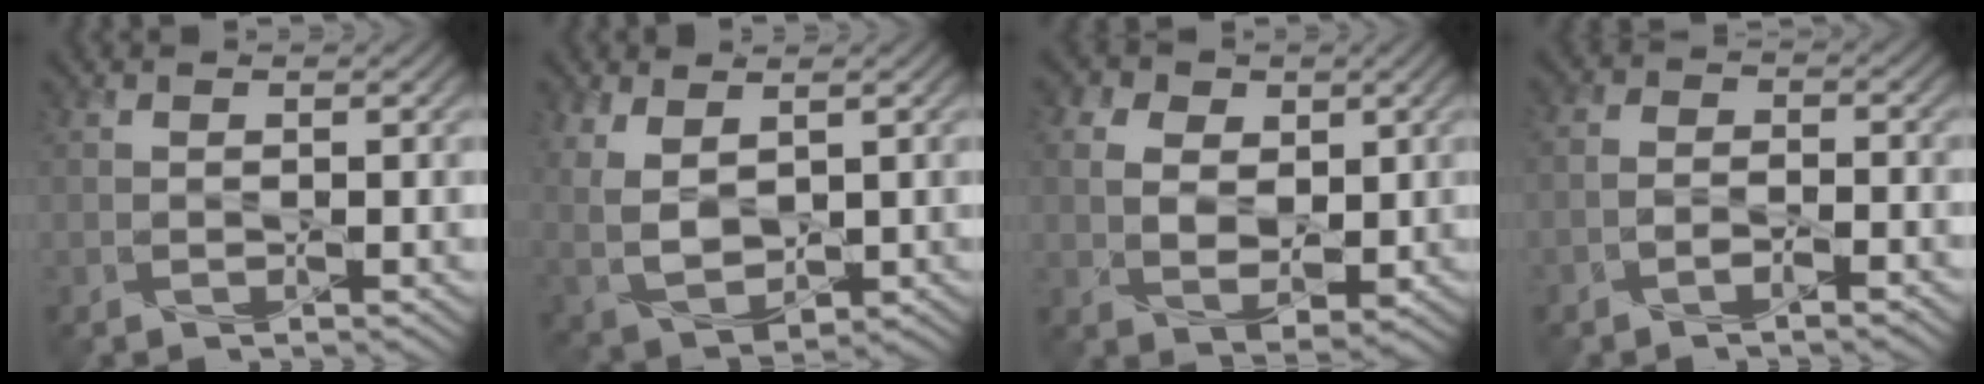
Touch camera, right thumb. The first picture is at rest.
{"total": 6.3, "force": [2.1, 3.6, 4.7], "torque": [-0.124, -0.009, 0.047]}
{"total": 8.2, "force": [2.8, 6.2, 4.5], "torque": [-0.113, 0.017, 0.046]}
{"total": 2.9, "force": [-1.9, 1.3, 1.8], "torque": [-0.026, 0.005, -0.045]}